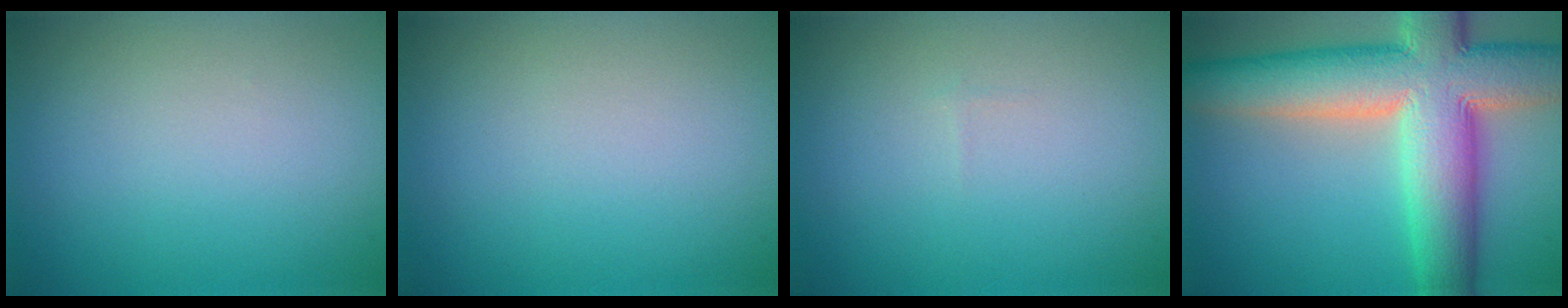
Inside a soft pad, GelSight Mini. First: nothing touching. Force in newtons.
{"total": 0.0}
{"total": 0.0}
{"total": 13.0, "press": 12.9, "slide": 0.8}